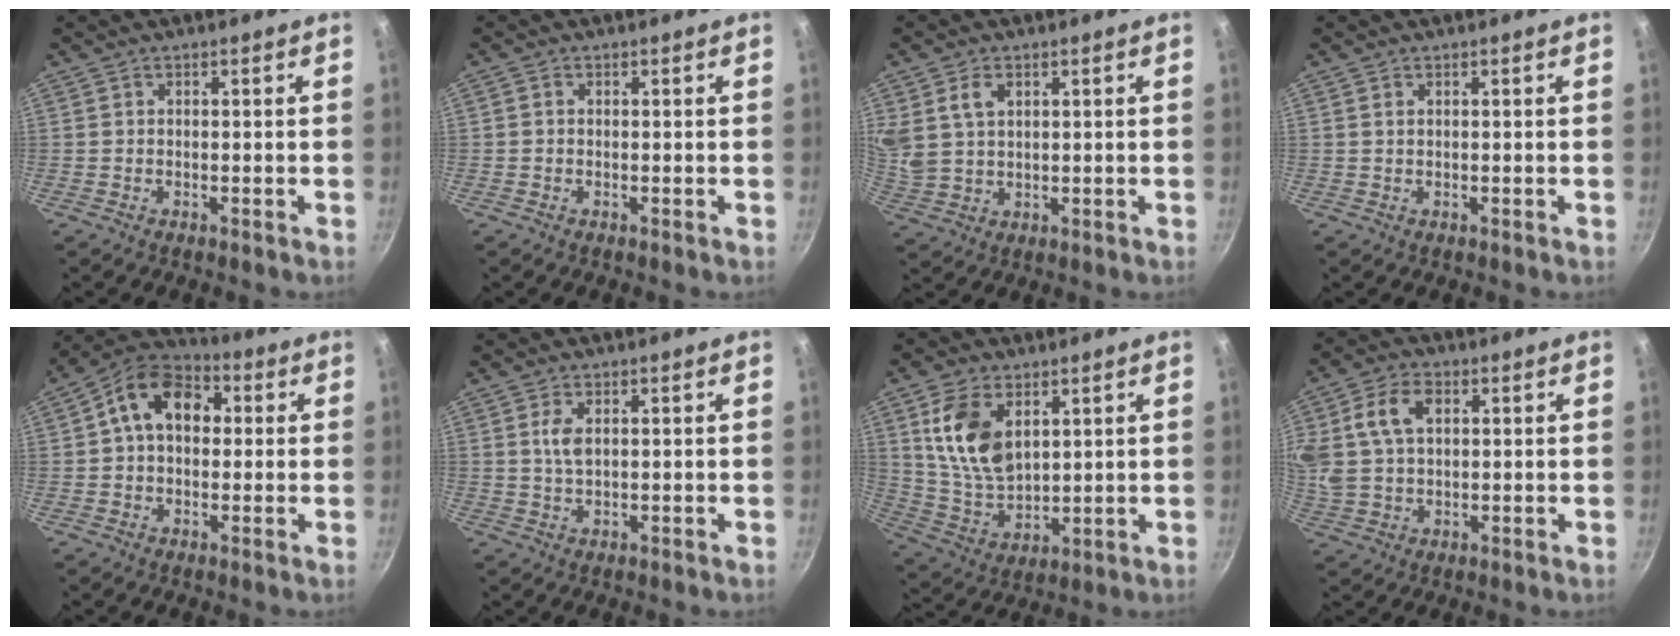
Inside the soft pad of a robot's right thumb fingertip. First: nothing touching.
{"total": 0.5, "force": [0.0, 0.5, 0.2], "torque": [-0.004, 0.003, -0.002]}
{"total": 6.8, "force": [2.7, 4.7, 4.2], "torque": [-0.072, -0.010, 0.061]}
{"total": 0.5, "force": [0.3, 0.3, 0.3], "torque": [-0.006, 0.001, 0.005]}
{"total": 12.2, "force": [2.0, 8.7, 8.3], "torque": [-0.100, 0.027, 0.012]}
{"total": 3.0, "force": [0.8, 1.5, 2.5], "torque": [-0.047, -0.004, 0.017]}
{"total": 13.3, "force": [4.7, 8.2, 9.4], "torque": [-0.163, -0.029, 0.103]}
{"total": 13.6, "force": [3.5, 9.3, 9.3], "torque": [-0.195, 0.016, 0.064]}